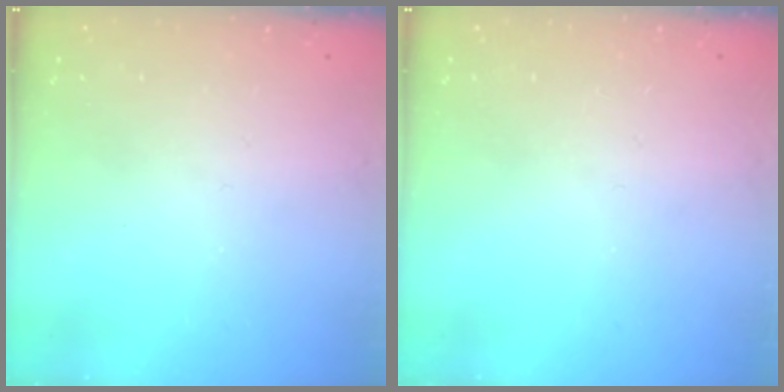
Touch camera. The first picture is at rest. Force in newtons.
{"total": 0.0}